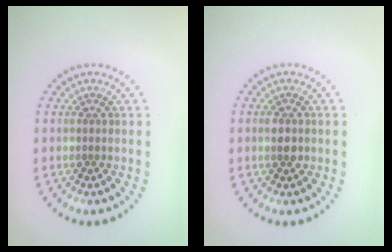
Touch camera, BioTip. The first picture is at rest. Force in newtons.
{"total": 1.9, "press": 1.9, "slide": 0.1}